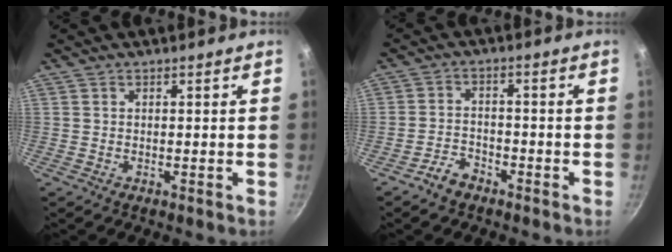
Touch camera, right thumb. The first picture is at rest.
{"total": 4.0, "force": [-3.0, 2.2, 1.5], "torque": [-0.025, 0.033, -0.056]}